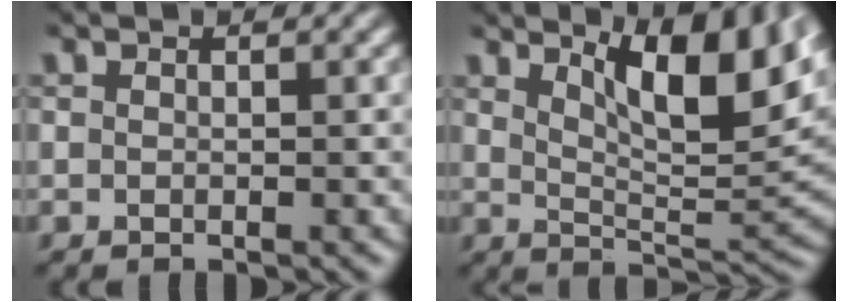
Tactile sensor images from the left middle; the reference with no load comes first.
{"total": 8.7, "force": [4.3, 2.4, 7.2], "torque": [-0.112, -0.003, 0.075]}